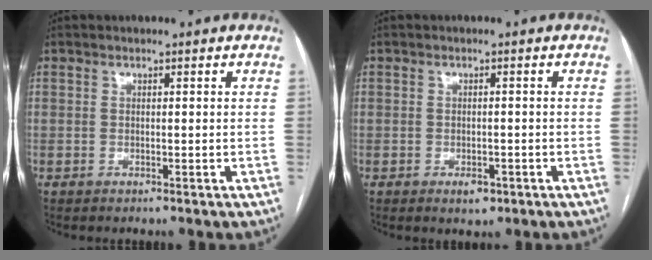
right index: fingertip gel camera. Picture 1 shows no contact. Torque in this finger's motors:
{"motor_torque": [0.06, -0.03, 0.02, -0.02]}